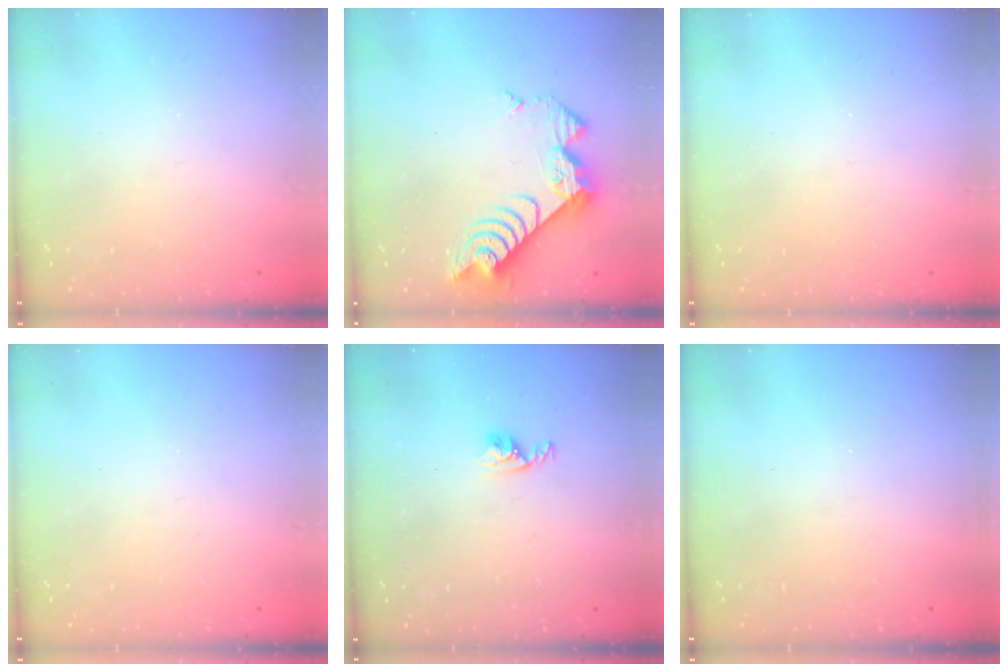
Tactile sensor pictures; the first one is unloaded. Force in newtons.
{"total": 10.4, "press": 10.4, "slide": 1.1}
{"total": 0.0}
{"total": 0.0}
{"total": 3.7, "press": 3.6, "slide": 0.6}
{"total": 0.0}